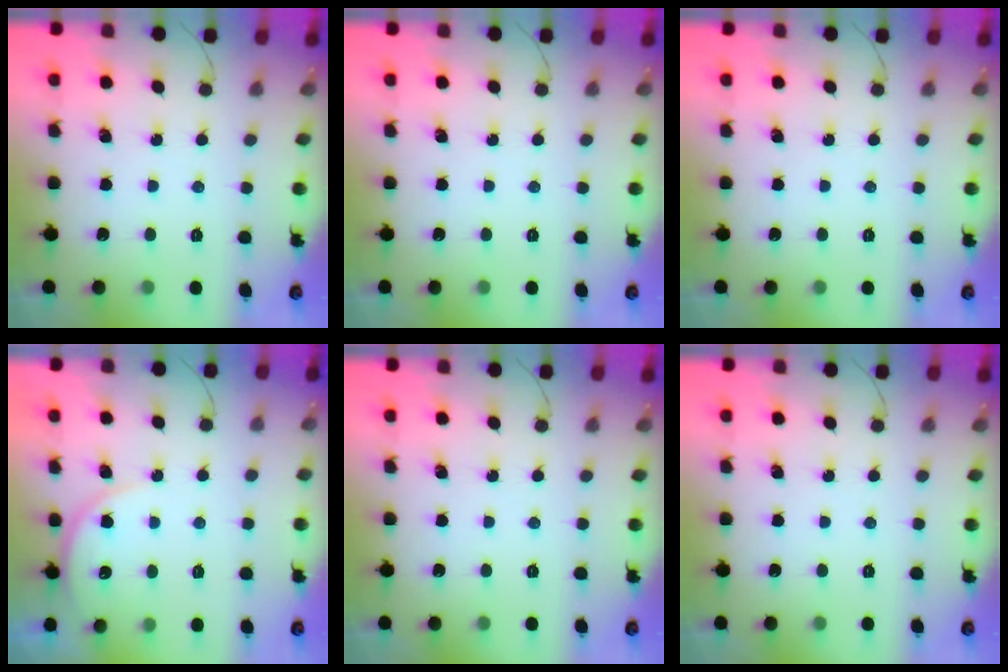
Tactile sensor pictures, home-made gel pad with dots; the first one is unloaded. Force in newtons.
{"total": 0.0}
{"total": 0.0}
{"total": 5.6, "press": 5.6, "slide": 0.4}
{"total": 0.0}
{"total": 0.0}